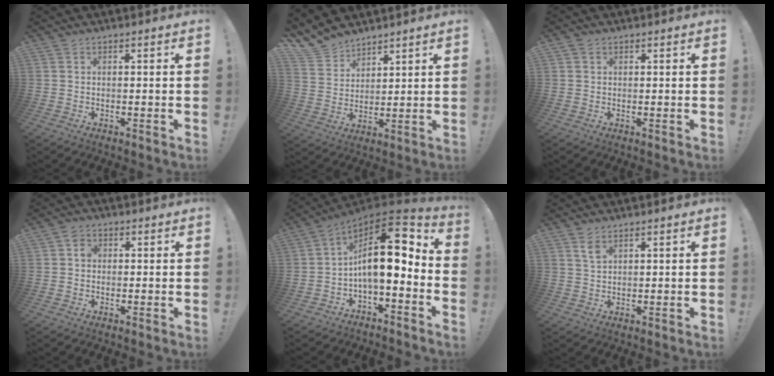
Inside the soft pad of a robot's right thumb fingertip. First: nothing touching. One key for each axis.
{"total": 8.7, "fx": 7.4, "fy": 4.4, "fz": 1.3, "tx": -0.042, "ty": -0.057, "tz": 0.149}
{"total": 1.0, "fx": 0.6, "fy": 0.8, "fz": 0.2, "tx": 0.001, "ty": 0.000, "tz": 0.011}
{"total": 2.7, "fx": -0.1, "fy": 2.2, "fz": 1.4, "tx": -0.024, "ty": 0.010, "tz": -0.002}
{"total": 15.5, "fx": 2.1, "fy": 6.6, "fz": 13.9, "tx": -0.229, "ty": -0.009, "tz": 0.033}
{"total": 3.4, "fx": 2.2, "fy": 1.6, "fz": 2.1, "tx": -0.037, "ty": -0.009, "tz": 0.038}